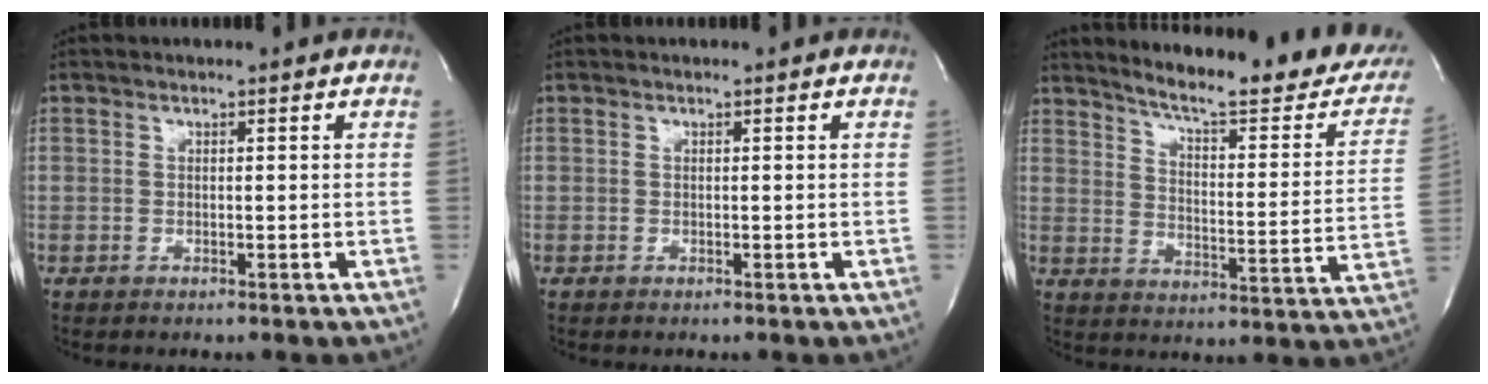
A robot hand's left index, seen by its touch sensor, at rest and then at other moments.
{"total": 0.0}
{"total": 23.2, "force": [20.2, 3.5, 11.0], "torque": [-0.149, -0.067, 0.247]}